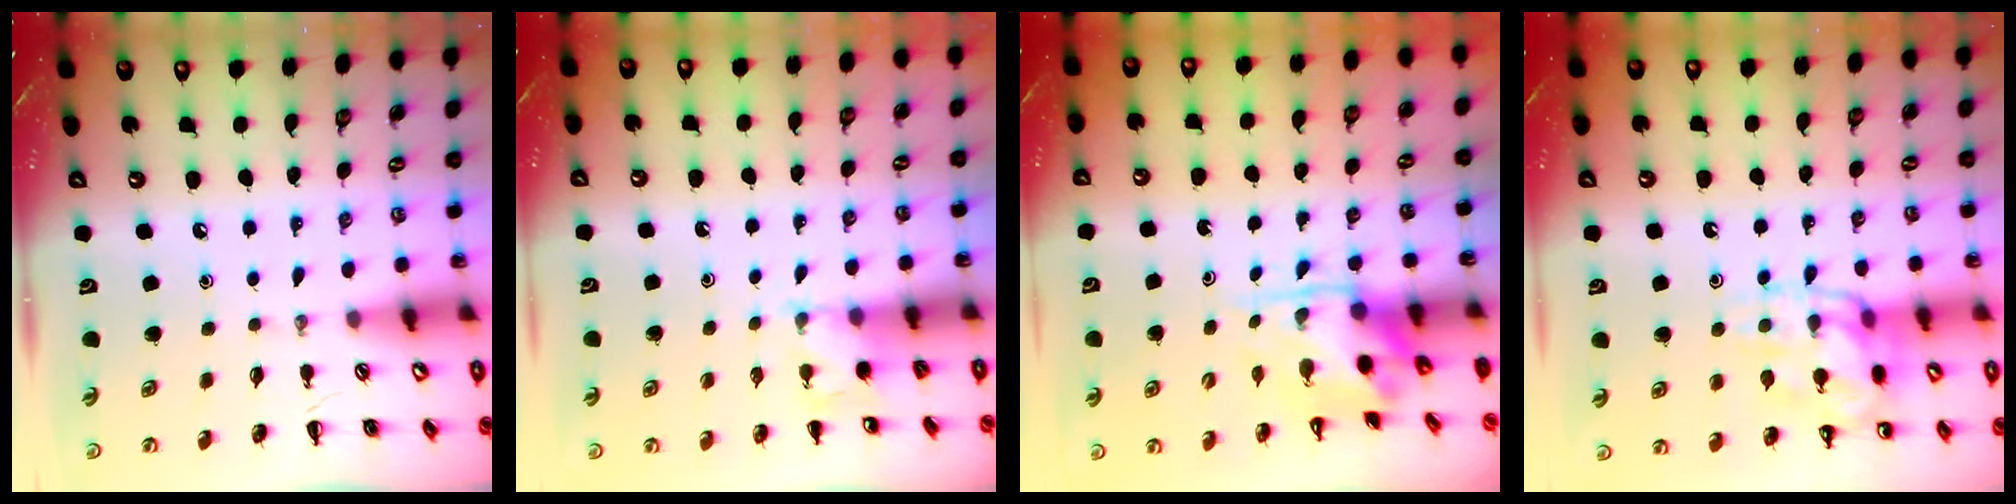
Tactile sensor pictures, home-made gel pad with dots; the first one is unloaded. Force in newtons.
{"total": 4.6, "press": 4.4, "slide": 1.4}
{"total": 3.5, "press": 3.4, "slide": 0.7}
{"total": 14.4, "press": 14.3, "slide": 1.3}